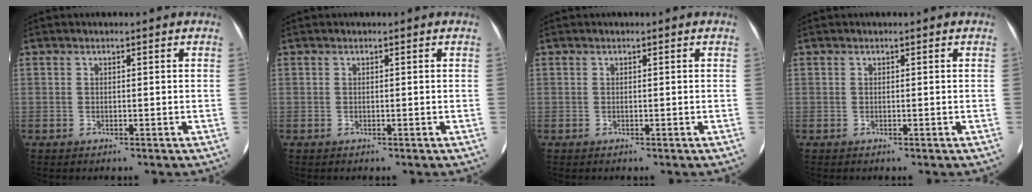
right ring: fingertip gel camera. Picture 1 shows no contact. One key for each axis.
{"total": 0.0}
{"total": 0.0}
{"total": 0.0}